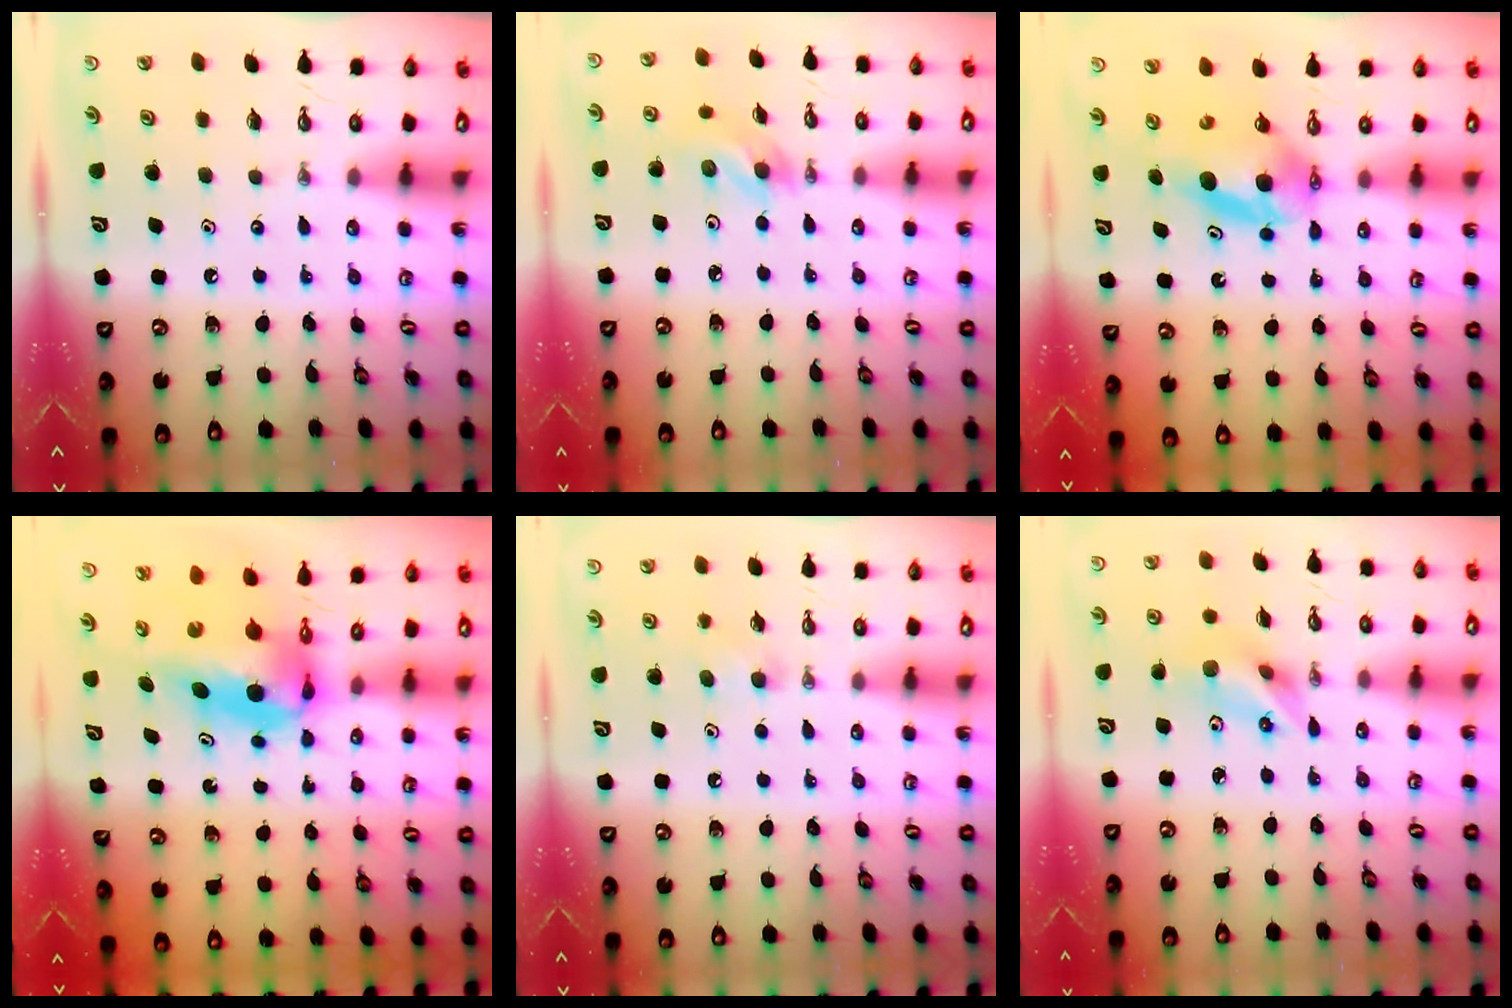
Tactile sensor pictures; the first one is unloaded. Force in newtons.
{"total": 7.5, "press": 7.2, "slide": 2.1}
{"total": 6.8, "press": 6.4, "slide": 2.5}
{"total": 7.3, "press": 6.7, "slide": 2.8}
{"total": 4.8, "press": 4.2, "slide": 2.3}
{"total": 7.6, "press": 7.1, "slide": 2.9}